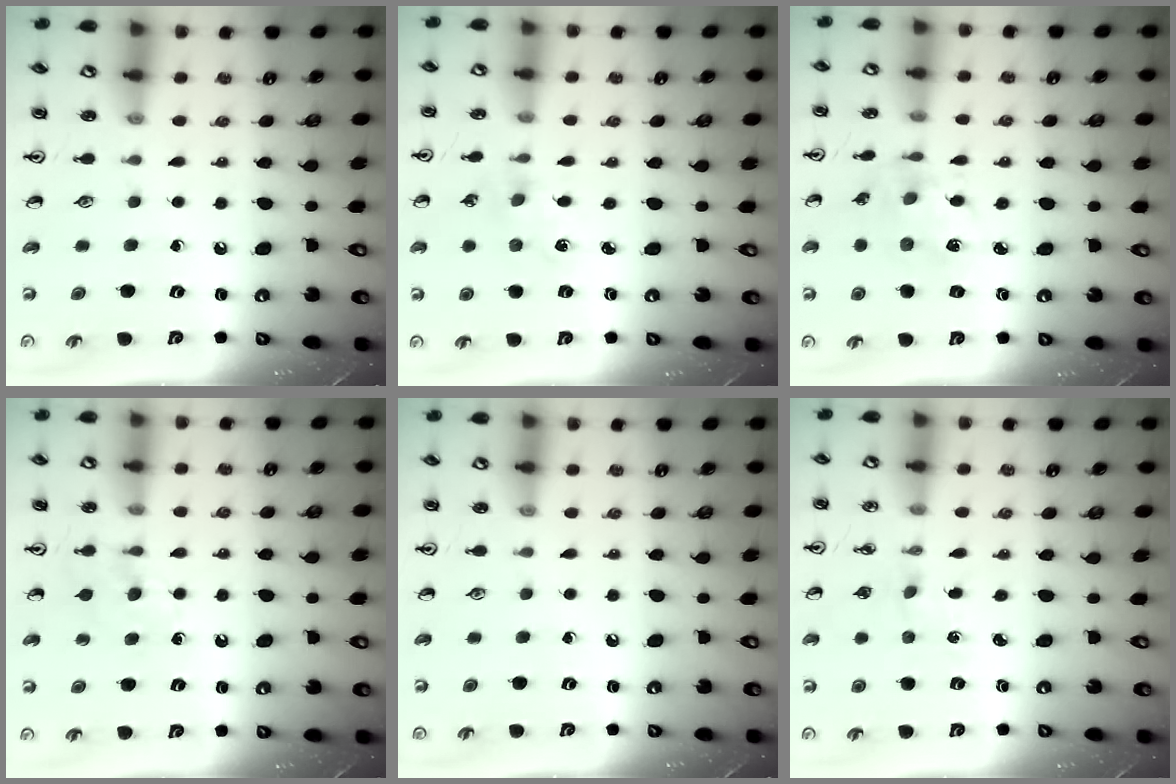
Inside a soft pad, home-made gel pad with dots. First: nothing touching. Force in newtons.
{"total": 0.7, "press": 0.7, "slide": 0.2}
{"total": 4.0, "press": 3.9, "slide": 1.0}
{"total": 5.1, "press": 5.1, "slide": 0.6}
{"total": 0.0}
{"total": 0.0}